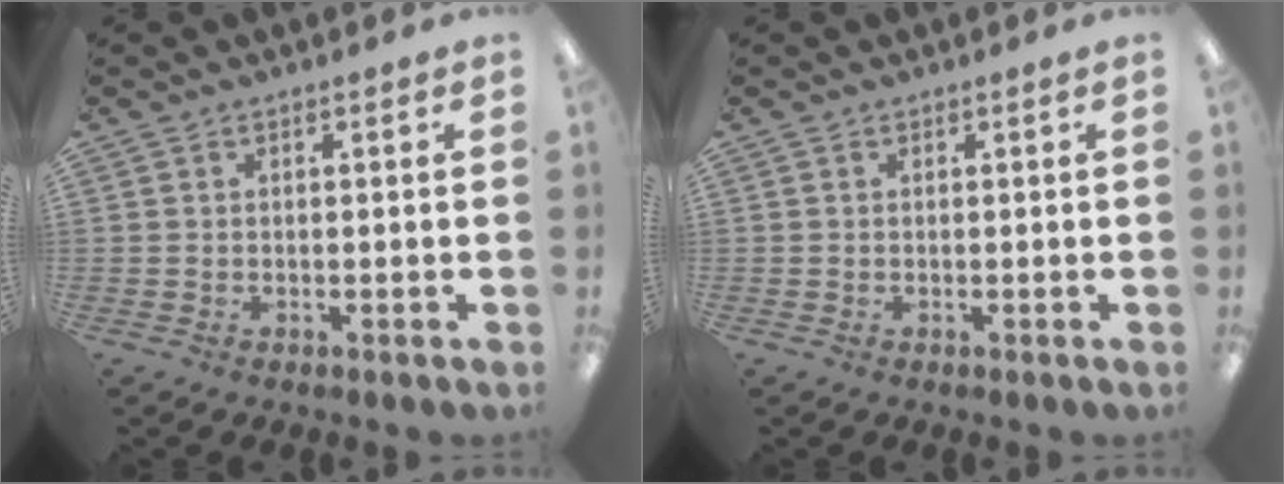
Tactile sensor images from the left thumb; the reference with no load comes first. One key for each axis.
{"total": 0.0}